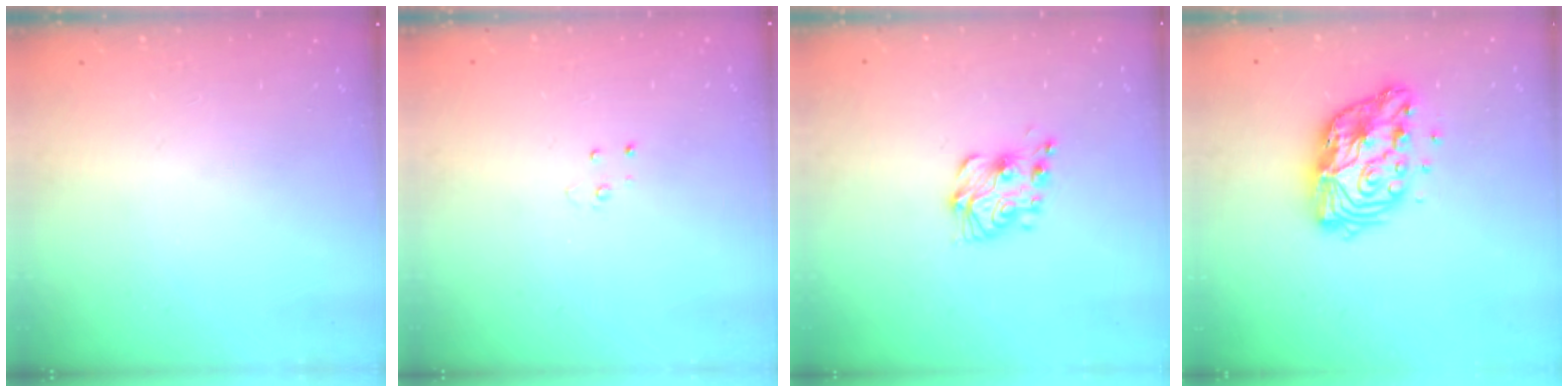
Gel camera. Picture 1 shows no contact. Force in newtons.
{"total": 3.0, "press": 2.9, "slide": 0.3}
{"total": 8.1, "press": 8.1, "slide": 0.4}
{"total": 12.8, "press": 12.8, "slide": 1.0}